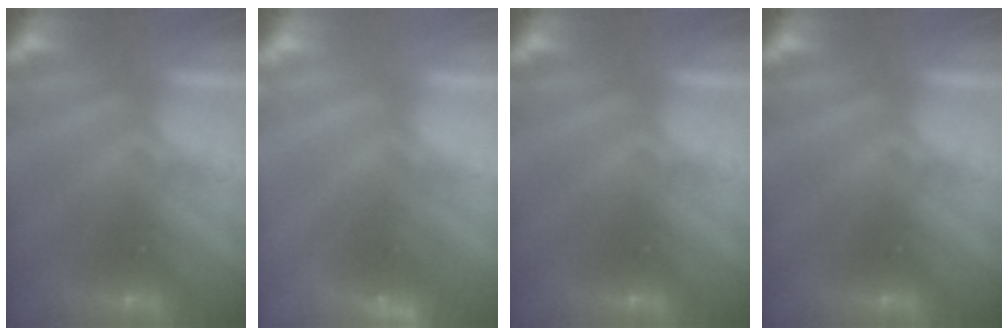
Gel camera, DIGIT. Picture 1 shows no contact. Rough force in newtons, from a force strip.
{"total": 2.6}
{"total": 0.0}
{"total": 0.0}